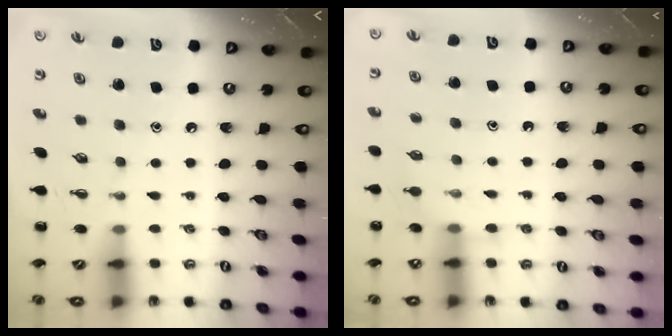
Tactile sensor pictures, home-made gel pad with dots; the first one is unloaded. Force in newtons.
{"total": 6.3, "press": 6.3, "slide": 0.4}